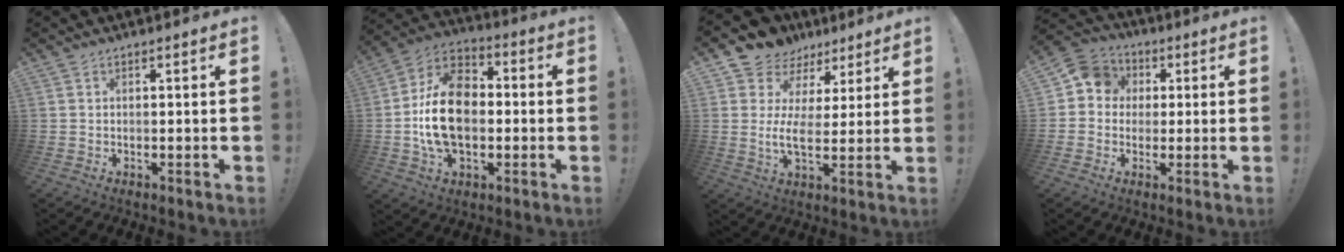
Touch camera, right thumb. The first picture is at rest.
{"total": 19.3, "force": [-1.4, 13.5, 13.8], "torque": [-0.247, 0.025, -0.018]}
{"total": 8.9, "force": [3.5, 6.0, 5.5], "torque": [-0.093, -0.033, 0.071]}
{"total": 8.3, "force": [0.6, 7.9, 2.5], "torque": [-0.027, 0.014, 0.015]}